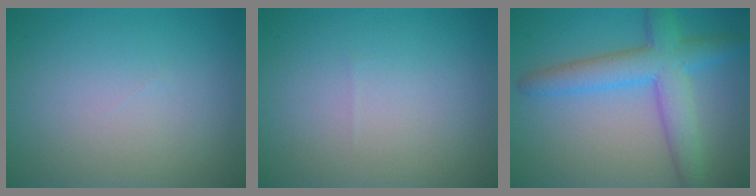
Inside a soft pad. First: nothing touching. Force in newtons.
{"total": 0.0}
{"total": 5.9, "press": 5.9, "slide": 0.2}